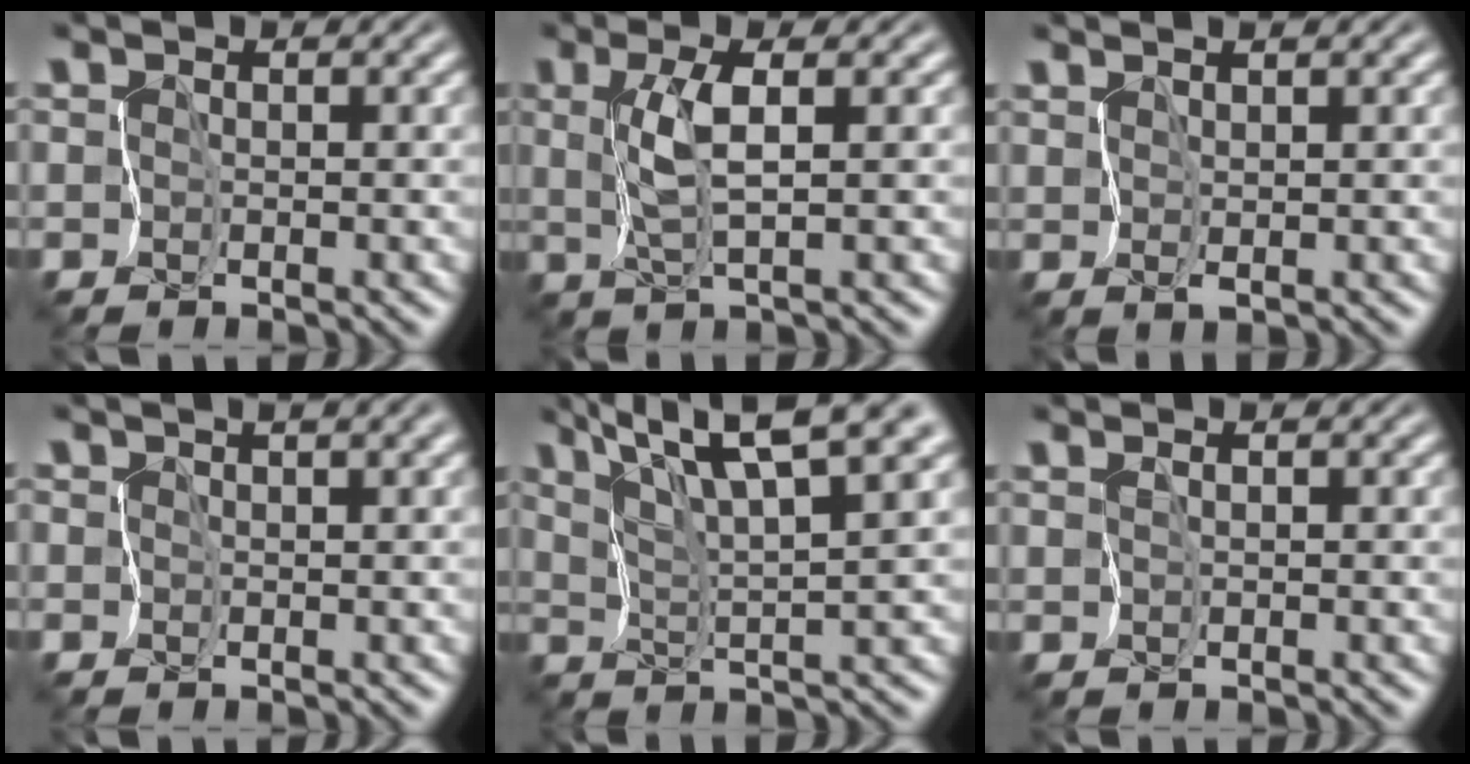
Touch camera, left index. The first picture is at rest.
{"total": 2.8, "force": [0.4, 0.4, 2.8], "torque": [-0.066, -0.006, 0.011]}
{"total": 2.9, "force": [2.0, 0.7, 1.9], "torque": [-0.036, 0.014, 0.025]}
{"total": 2.9, "force": [1.5, 1.1, 2.3], "torque": [-0.028, 0.006, 0.017]}
{"total": 7.9, "force": [5.4, 1.4, 5.6], "torque": [-0.092, 0.013, 0.078]}
{"total": 0.5, "force": [0.4, 0.1, 0.4], "torque": [-0.009, -0.001, 0.010]}